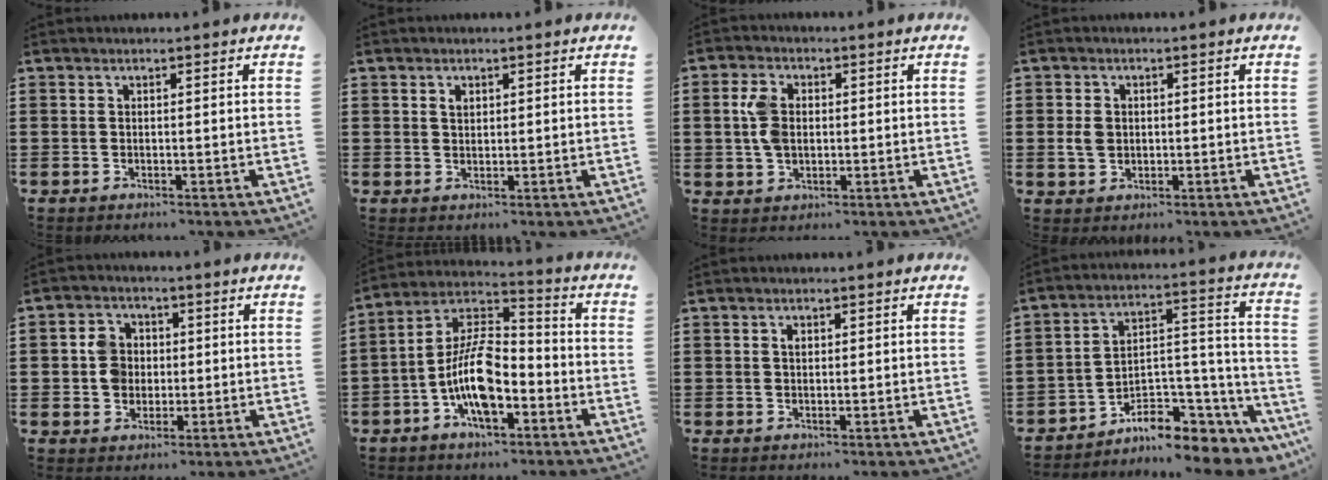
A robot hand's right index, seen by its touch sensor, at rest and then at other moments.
{"total": 1.4, "force": [0.7, 0.9, 0.8], "torque": [-0.018, 0.005, 0.012]}
{"total": 4.9, "force": [0.4, 3.2, 3.7], "torque": [-0.092, 0.007, 0.003]}
{"total": 2.9, "force": [0.0, 2.3, 1.8], "torque": [-0.047, 0.005, -0.004]}
{"total": 5.2, "force": [0.0, 4.7, 2.3], "torque": [-0.057, 0.016, -0.002]}
{"total": 10.7, "force": [-4.2, 4.8, 8.6], "torque": [-0.199, -0.001, -0.085]}
{"total": 0.9, "force": [0.3, 0.6, 0.6], "torque": [-0.015, 0.003, 0.006]}
{"total": 7.5, "force": [-5.7, 3.9, 2.8], "torque": [-0.044, 0.009, -0.100]}